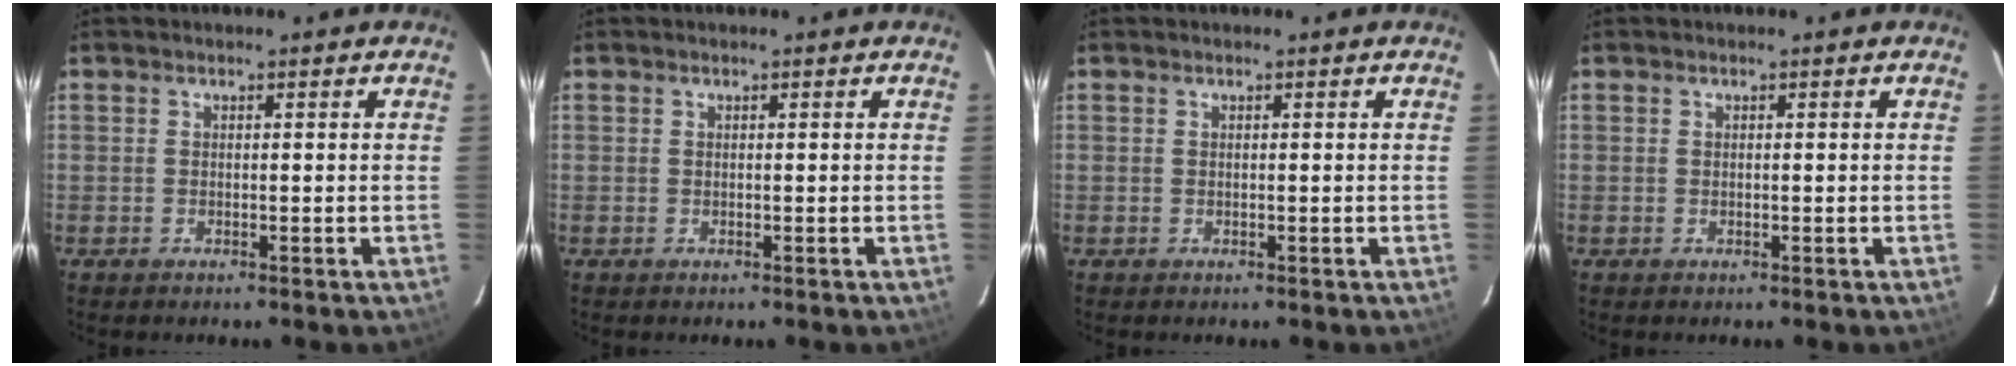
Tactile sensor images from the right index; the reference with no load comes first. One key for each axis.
{"total": 0.0}
{"total": 0.0}
{"total": 0.0}